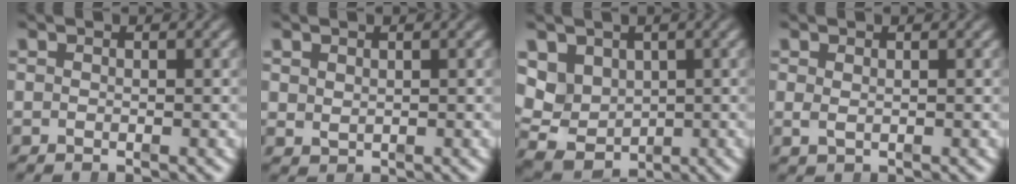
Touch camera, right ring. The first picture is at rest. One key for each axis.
{"total": 0.8, "fx": 0.7, "fy": 0.1, "fz": 0.2, "tx": 0.002, "ty": -0.005, "tz": 0.028}
{"total": 6.9, "fx": -0.1, "fy": 6.1, "fz": 3.3, "tx": -0.099, "ty": -0.040, "tz": 0.014}
{"total": 0.6, "fx": 0.3, "fy": -0.1, "fz": 0.5, "tx": -0.008, "ty": -0.008, "tz": 0.016}